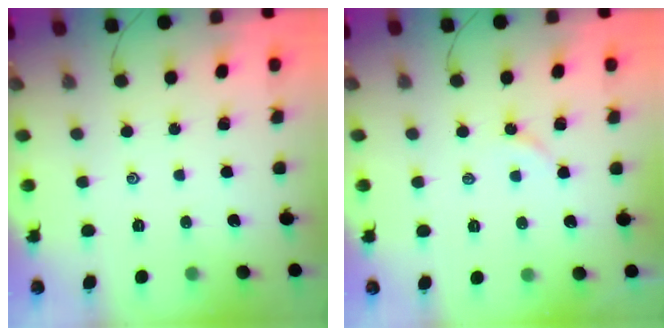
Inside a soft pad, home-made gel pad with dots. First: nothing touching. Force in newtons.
{"total": 2.2, "press": 2.2, "slide": 0.3}